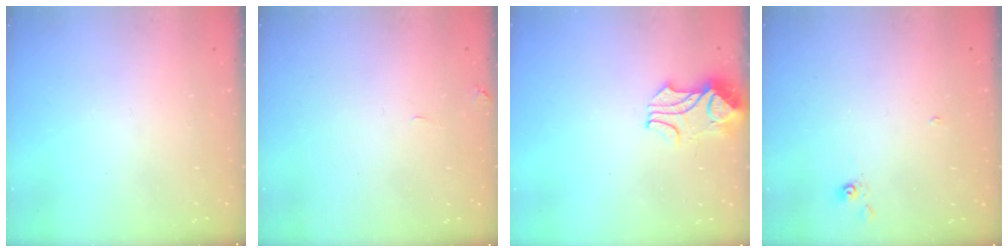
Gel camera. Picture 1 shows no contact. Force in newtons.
{"total": 2.6, "press": 2.5, "slide": 0.5}
{"total": 2.2, "press": 2.1, "slide": 0.8}
{"total": 3.7, "press": 3.6, "slide": 0.5}